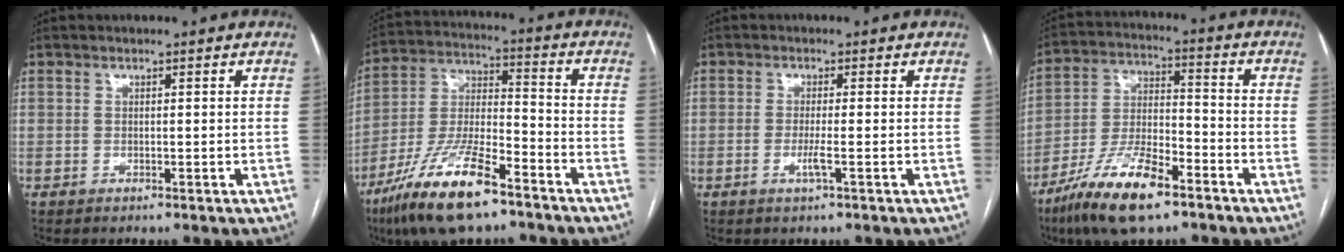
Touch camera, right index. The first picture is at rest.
{"total": 16.2, "force": [-10.6, 3.6, 11.7], "torque": [-0.243, -0.016, -0.194]}
{"total": 2.3, "force": [-0.8, -0.2, 2.2], "torque": [-0.046, -0.005, -0.017]}
{"total": 14.0, "force": [-9.0, 3.6, 10.0], "torque": [-0.199, -0.010, -0.165]}